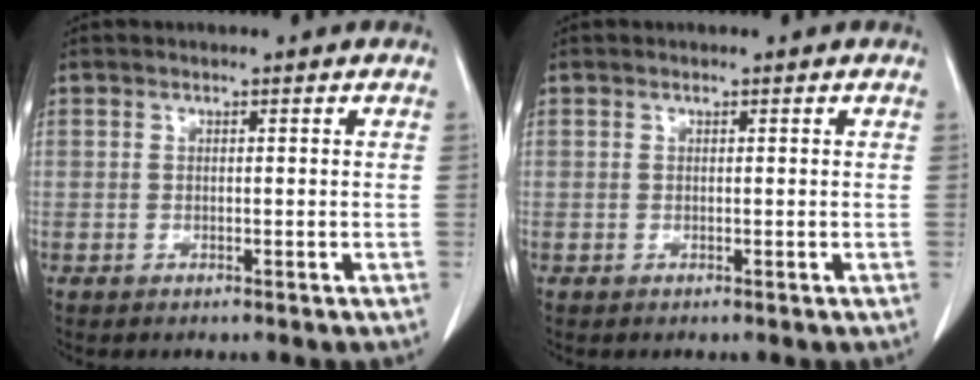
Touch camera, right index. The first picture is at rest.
{"total": 0.0}